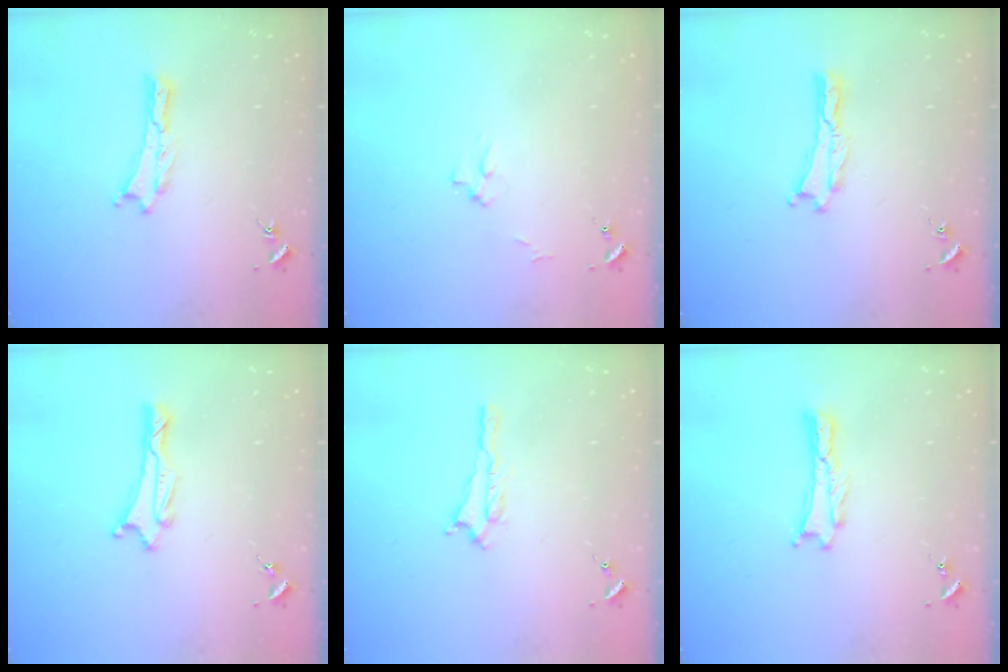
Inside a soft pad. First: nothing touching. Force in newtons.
{"total": 2.7, "press": 2.7, "slide": 0.3}
{"total": 0.0}
{"total": 1.5, "press": 1.5, "slide": 0.2}
{"total": 1.4, "press": 1.4, "slide": 0.2}
{"total": 0.0}